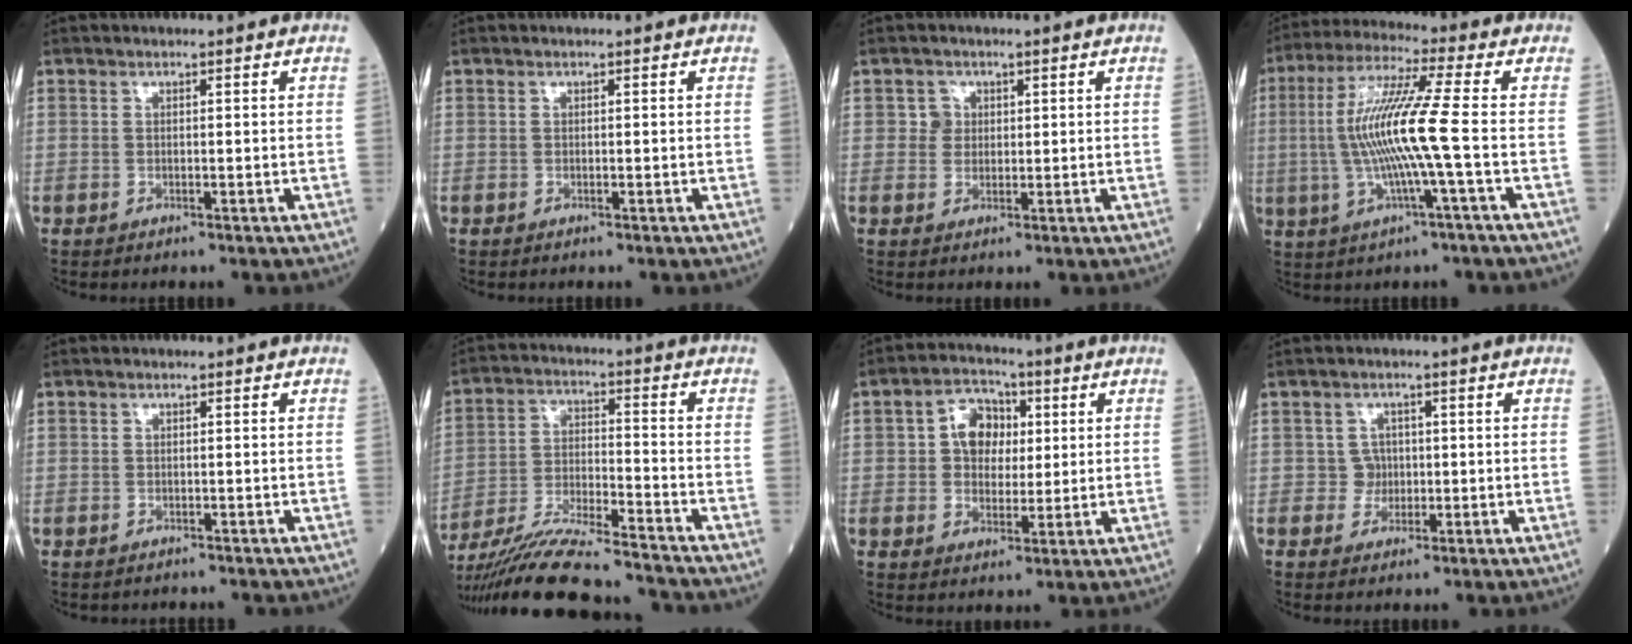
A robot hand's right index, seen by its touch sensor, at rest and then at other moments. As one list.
[{"total": 0.0}, {"total": 1.9, "force": [0.6, 1.8, 0.1], "torque": [0.005, 0.001, 0.007]}, {"total": 11.7, "force": [-0.9, -0.9, 11.6], "torque": [-0.238, 0.006, -0.020]}, {"total": 1.5, "force": [-1.3, 0.6, -0.3], "torque": [-0.002, 0.000, -0.021]}, {"total": 17.8, "force": [-16.2, 0.3, 7.3], "torque": [-0.158, -0.020, -0.275]}, {"total": 6.6, "force": [1.4, 4.9, 4.2], "torque": [-0.073, 0.022, 0.025]}, {"total": 2.0, "force": [-0.1, 1.9, -0.1], "torque": [0.009, 0.008, -0.003]}]